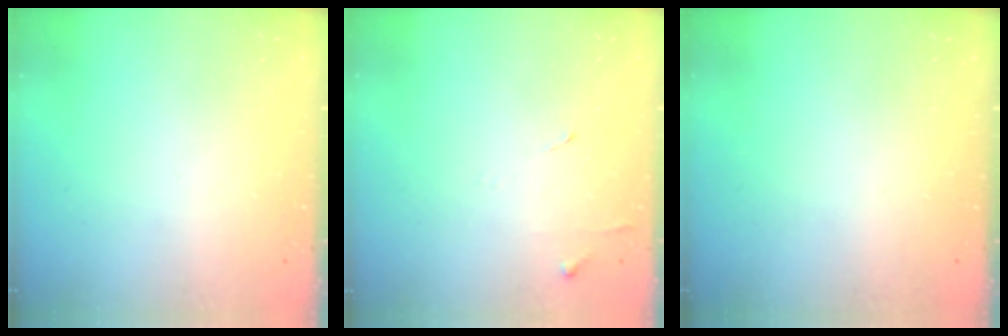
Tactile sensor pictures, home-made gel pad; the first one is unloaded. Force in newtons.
{"total": 5.4, "press": 5.4, "slide": 0.7}
{"total": 0.0}